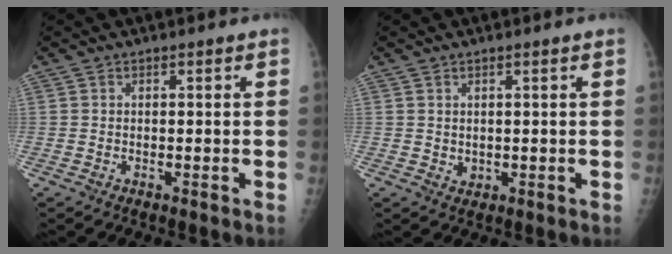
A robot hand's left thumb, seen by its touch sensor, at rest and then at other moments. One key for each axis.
{"total": 1.2, "fx": 0.5, "fy": 0.7, "fz": 0.8, "tx": -0.009, "ty": -0.007, "tz": 0.014}